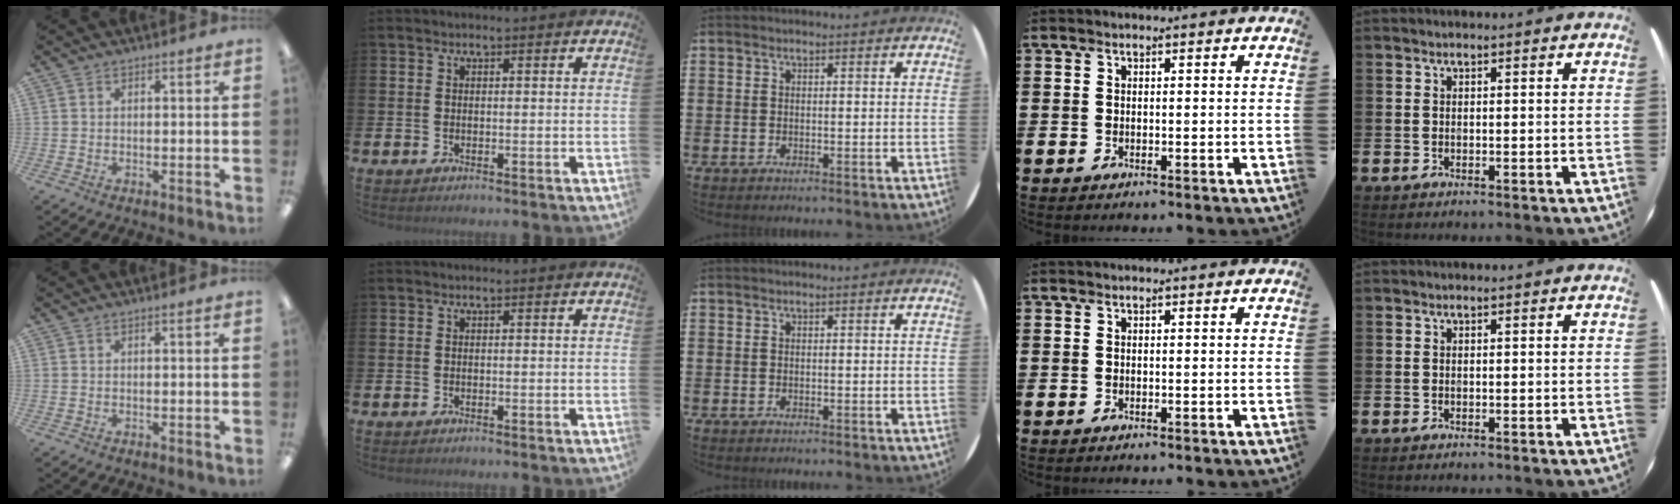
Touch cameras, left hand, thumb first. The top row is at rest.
{}